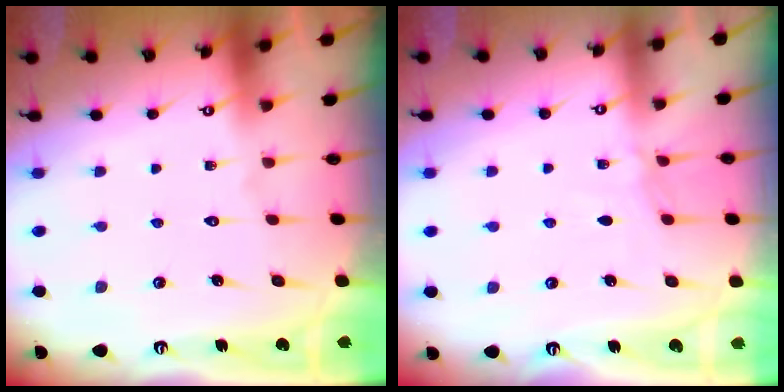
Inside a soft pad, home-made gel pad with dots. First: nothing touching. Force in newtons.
{"total": 4.3, "press": 4.2, "slide": 0.5}